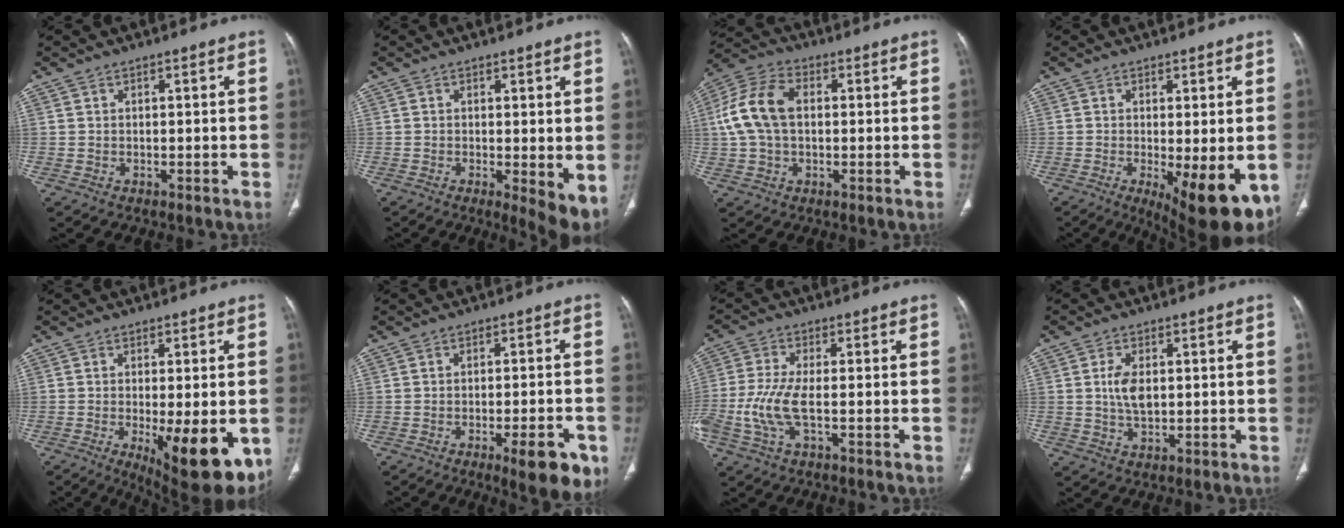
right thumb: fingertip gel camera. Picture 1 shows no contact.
{"total": 6.2, "force": [-0.6, 1.8, 5.9], "torque": [-0.086, -0.020, -0.009]}
{"total": 11.6, "force": [1.1, 7.6, 8.8], "torque": [-0.183, 0.030, 0.015]}
{"total": 12.5, "force": [-3.8, 3.8, 11.3], "torque": [-0.140, -0.022, -0.044]}
{"total": 14.6, "force": [-4.2, 4.5, 13.2], "torque": [-0.158, -0.022, -0.045]}
{"total": 9.4, "force": [-4.5, 2.4, 7.9], "torque": [-0.095, 0.006, -0.055]}
{"total": 7.9, "force": [-2.0, 2.7, 7.2], "torque": [-0.184, 0.006, -0.043]}
{"total": 4.9, "force": [0.5, 2.7, 4.0], "torque": [-0.081, -0.002, 0.012]}